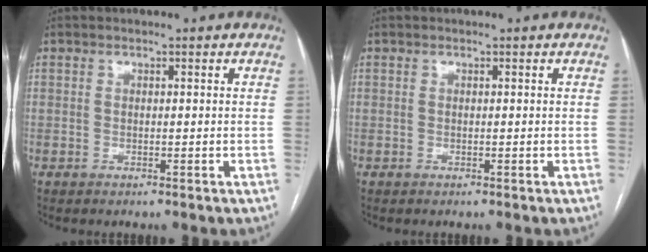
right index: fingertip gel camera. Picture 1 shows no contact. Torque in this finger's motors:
{"motor_torque": [0.00, 0.00, 0.00, 0.00]}